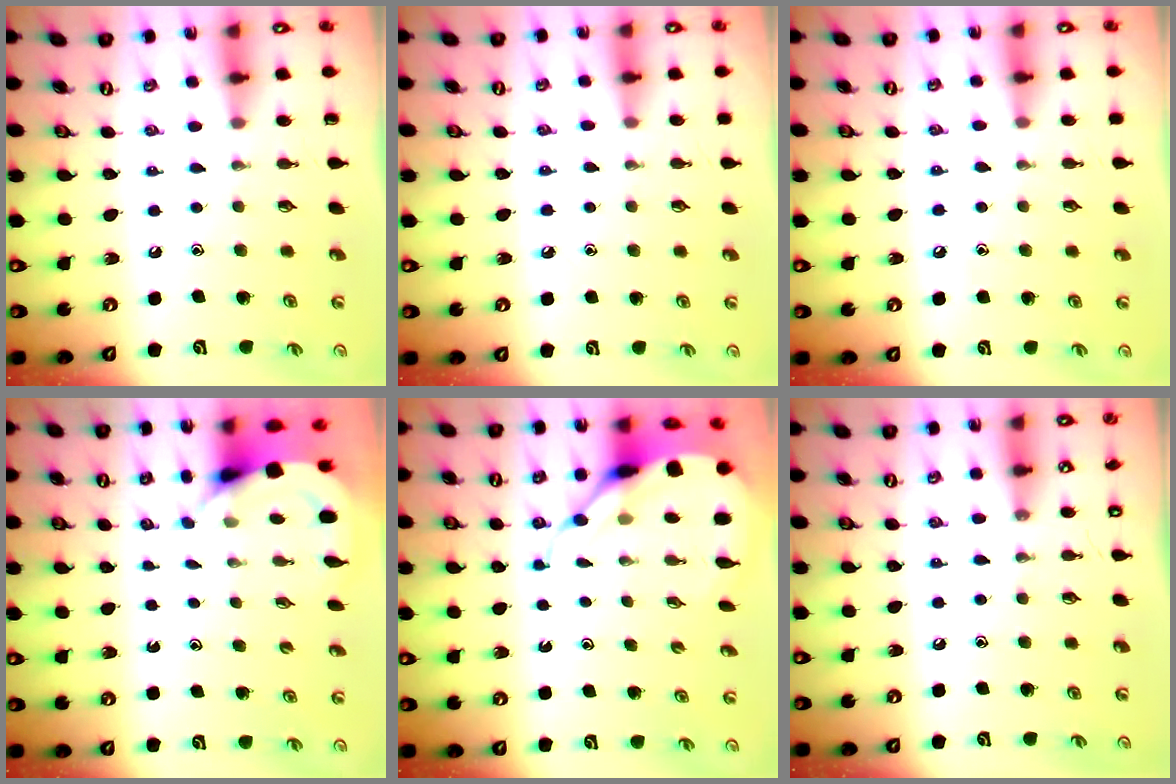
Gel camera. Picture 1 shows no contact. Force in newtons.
{"total": 5.0, "press": 4.9, "slide": 0.8}
{"total": 5.3, "press": 5.2, "slide": 0.7}
{"total": 3.5, "press": 3.5, "slide": 0.2}
{"total": 9.2, "press": 9.1, "slide": 1.1}
{"total": 0.0}